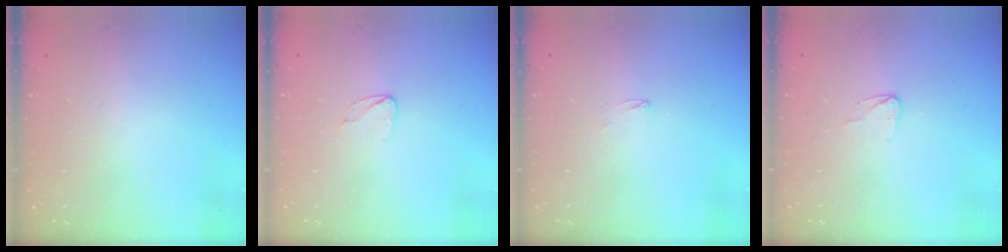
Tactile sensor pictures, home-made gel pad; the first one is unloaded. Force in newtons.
{"total": 3.4, "press": 3.4, "slide": 0.3}
{"total": 2.6, "press": 2.6, "slide": 0.2}
{"total": 3.6, "press": 3.6, "slide": 0.2}